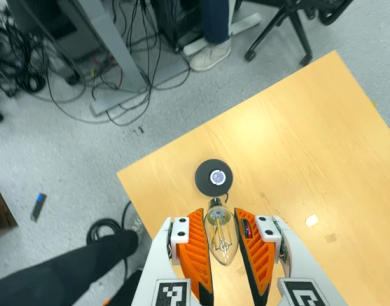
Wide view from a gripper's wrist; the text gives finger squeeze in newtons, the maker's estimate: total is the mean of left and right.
{"total": 12.6, "left": 13.0, "right": 12.2}